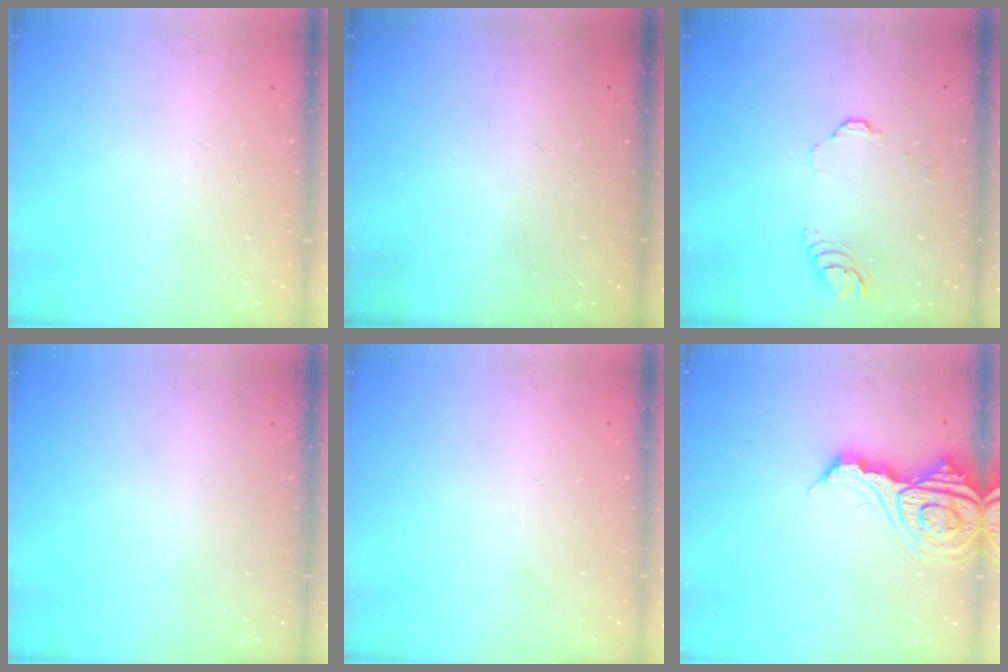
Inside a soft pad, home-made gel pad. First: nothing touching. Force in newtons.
{"total": 0.0}
{"total": 3.5, "press": 3.5, "slide": 0.2}
{"total": 0.0}
{"total": 0.0}
{"total": 13.7, "press": 13.6, "slide": 1.4}